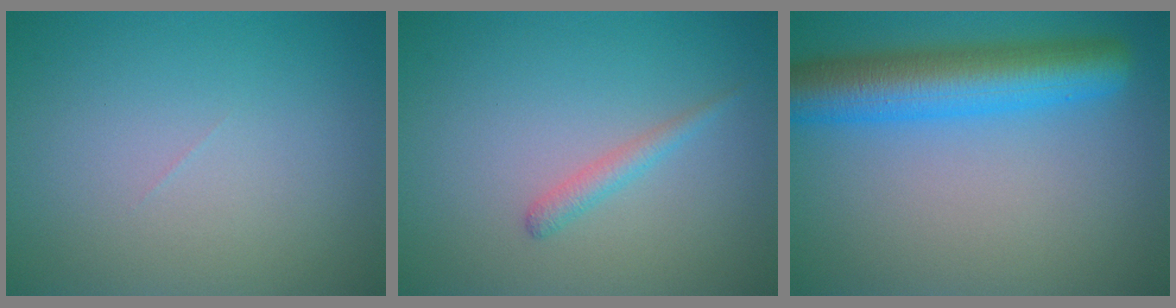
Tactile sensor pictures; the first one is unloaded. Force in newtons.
{"total": 1.4, "press": 1.4, "slide": 0.0}
{"total": 7.8, "press": 7.8, "slide": 0.2}